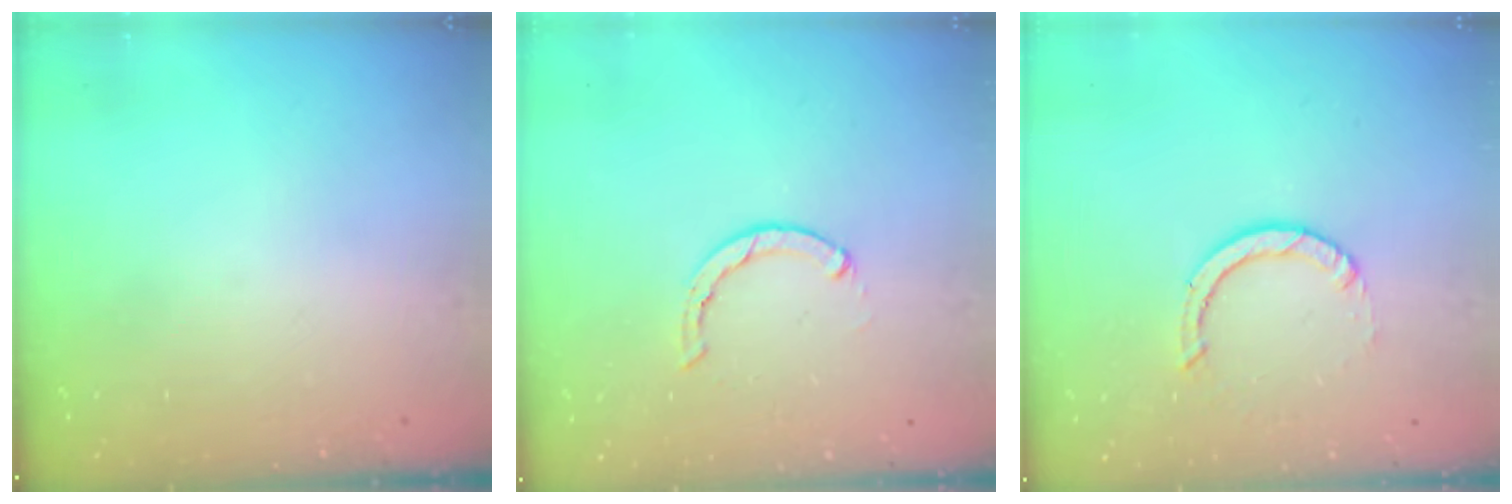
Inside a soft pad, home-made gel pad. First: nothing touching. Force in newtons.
{"total": 1.5, "press": 1.5, "slide": 0.2}
{"total": 3.6, "press": 3.6, "slide": 0.3}